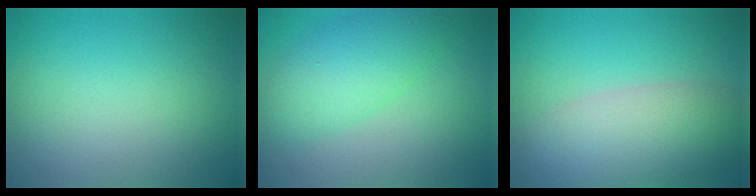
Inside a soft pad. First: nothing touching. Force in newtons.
{"total": 4.5, "press": 4.5, "slide": 0.1}
{"total": 7.0, "press": 7.0, "slide": 0.6}